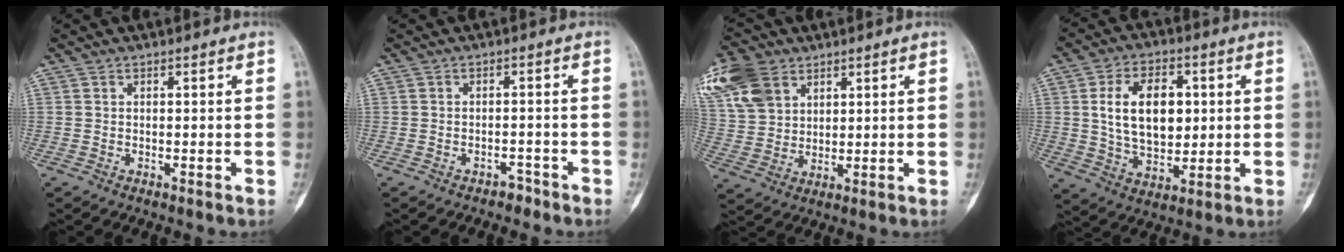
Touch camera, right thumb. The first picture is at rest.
{"total": 2.1, "force": [-1.7, 1.0, 0.6], "torque": [-0.005, 0.015, -0.023]}
{"total": 12.3, "force": [6.3, 8.9, 5.7], "torque": [-0.115, -0.006, 0.129]}
{"total": 14.3, "force": [2.4, 9.1, 10.8], "torque": [-0.148, -0.005, 0.044]}